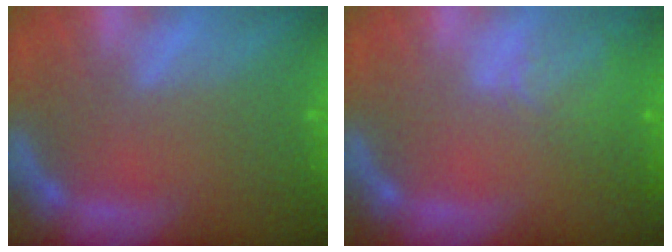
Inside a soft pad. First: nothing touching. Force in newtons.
{"total": 2.9}